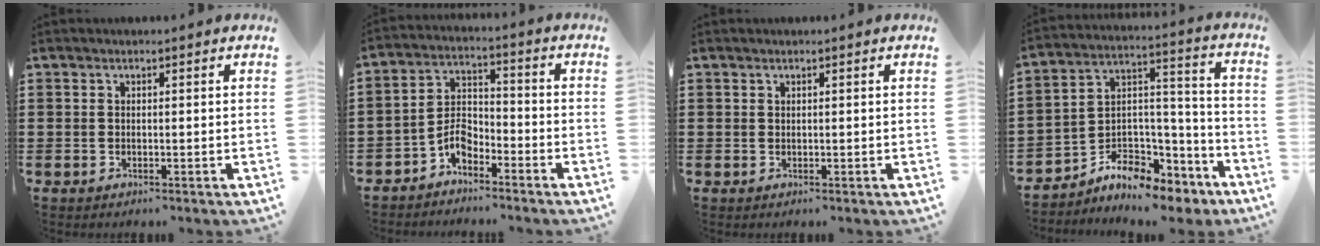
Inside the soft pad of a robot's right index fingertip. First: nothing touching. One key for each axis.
{"total": 5.0, "fx": -3.6, "fy": 2.4, "fz": 2.6, "tx": -0.062, "ty": 0.007, "tz": -0.072}
{"total": 0.0}
{"total": 6.9, "fx": -5.8, "fy": 3.5, "fz": 1.6, "tx": -0.030, "ty": 0.002, "tz": -0.105}